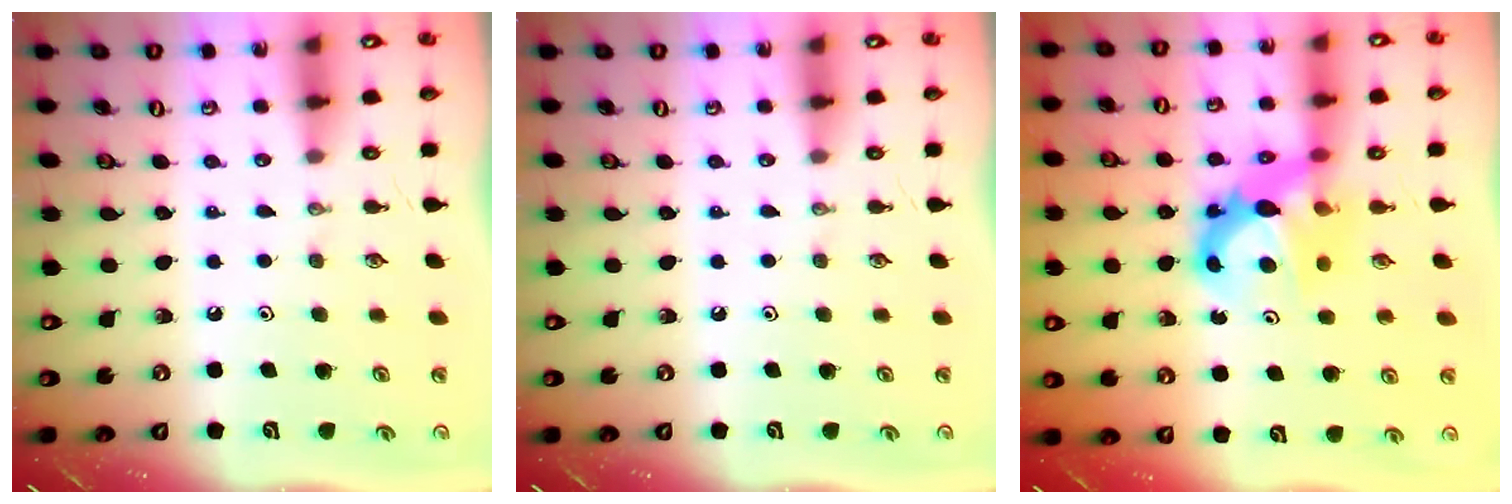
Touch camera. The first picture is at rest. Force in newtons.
{"total": 0.0}
{"total": 8.2, "press": 8.2, "slide": 0.5}